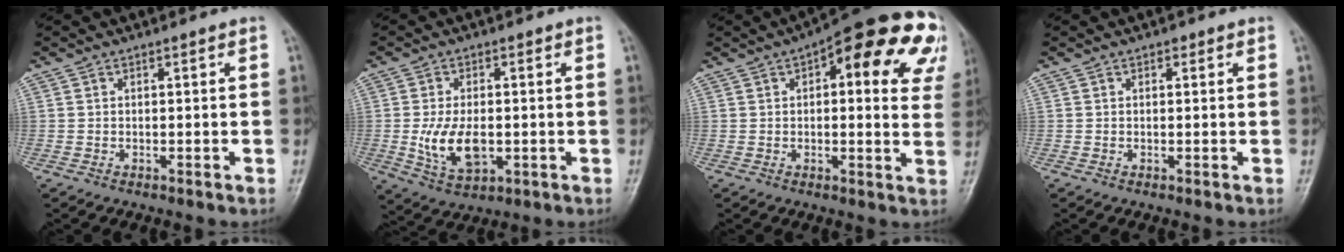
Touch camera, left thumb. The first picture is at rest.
{"total": 8.9, "force": [-1.1, 5.2, 7.2], "torque": [-0.125, -0.010, -0.012]}
{"total": 20.7, "force": [8.5, 7.8, 17.2], "torque": [-0.189, 0.004, 0.096]}
{"total": 0.9, "force": [0.5, 0.6, 0.5], "torque": [0.002, 0.000, 0.003]}